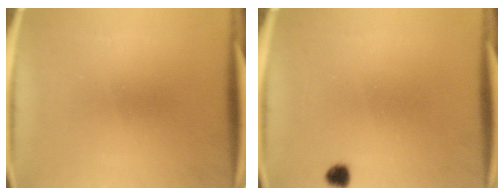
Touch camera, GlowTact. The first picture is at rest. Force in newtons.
{"total": 1.8}